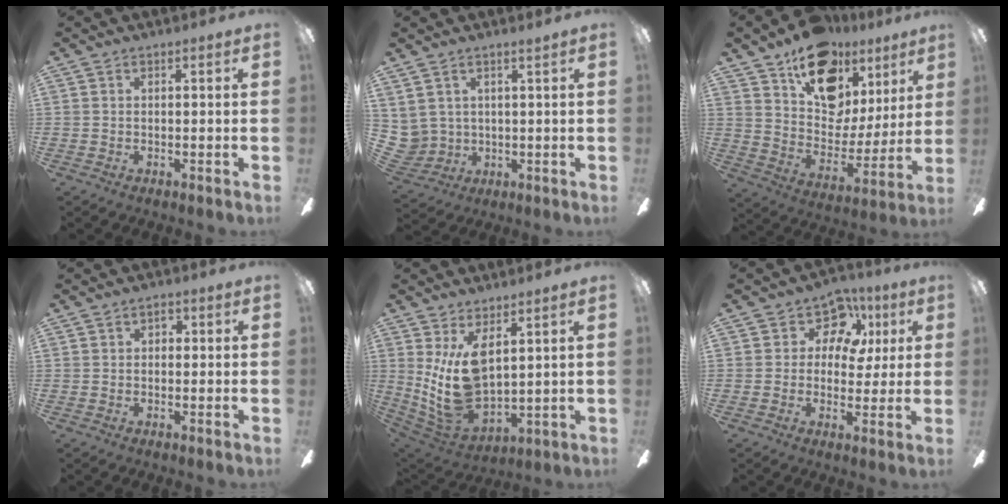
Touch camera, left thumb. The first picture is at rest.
{"total": 5.3, "force": [3.2, 4.2, 0.7], "torque": [-0.042, -0.014, 0.066]}
{"total": 19.0, "force": [12.4, 11.5, 8.6], "torque": [-0.136, -0.071, 0.228]}
{"total": 1.8, "force": [0.2, 1.4, 1.2], "torque": [-0.016, 0.007, -0.001]}
{"total": 13.9, "force": [4.6, 7.2, 10.9], "torque": [-0.244, -0.030, 0.090]}
{"total": 10.6, "force": [4.6, 8.1, 5.1], "torque": [-0.068, -0.022, 0.085]}